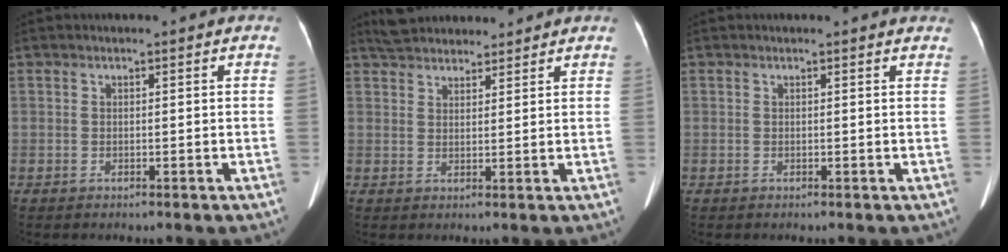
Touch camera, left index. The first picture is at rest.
{"total": 8.6, "force": [7.9, 2.4, 2.6], "torque": [-0.041, 0.033, 0.129]}
{"total": 3.2, "force": [3.1, 0.7, 0.6], "torque": [-0.009, 0.005, 0.019]}